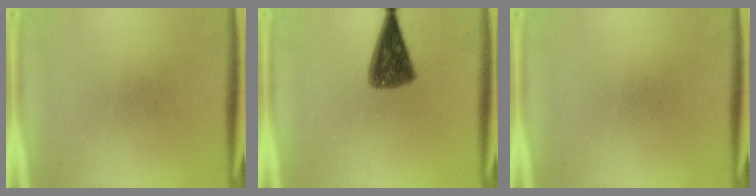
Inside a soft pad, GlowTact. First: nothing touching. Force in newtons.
{"total": 8.3}
{"total": 0.0}